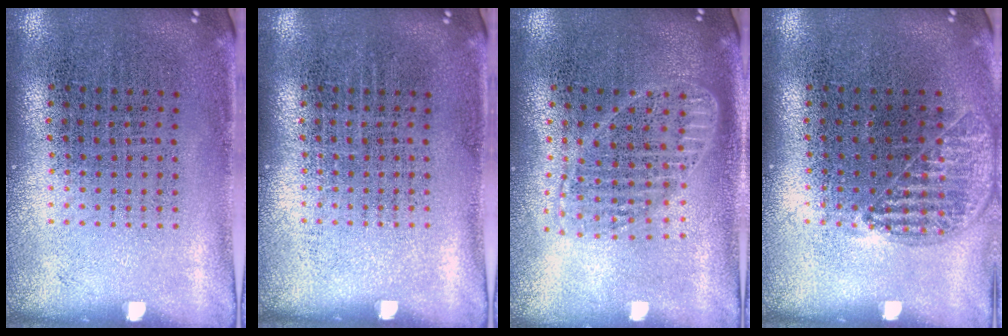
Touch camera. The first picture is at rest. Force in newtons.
{"total": 0.0}
{"total": 1.8, "press": 1.6, "slide": 0.9}
{"total": 1.0, "press": 1.0, "slide": 0.2}